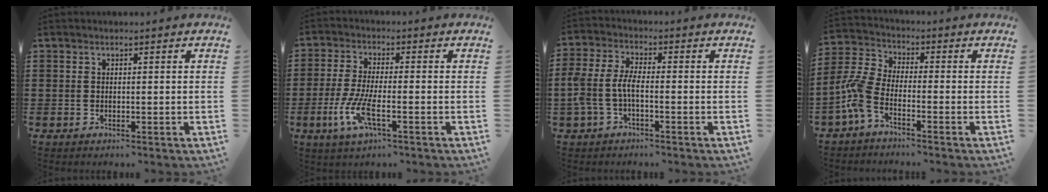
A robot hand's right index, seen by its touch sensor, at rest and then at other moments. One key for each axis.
{"total": 6.7, "fx": -2.7, "fy": 1.6, "fz": 5.9, "tx": -0.139, "ty": -0.018, "tz": -0.055}
{"total": 4.6, "fx": -1.5, "fy": 2.0, "fz": 3.8, "tx": -0.106, "ty": -0.006, "tz": -0.037}
{"total": 5.7, "fx": -3.4, "fy": 2.0, "fz": 4.2, "tx": -0.128, "ty": -0.017, "tz": -0.075}